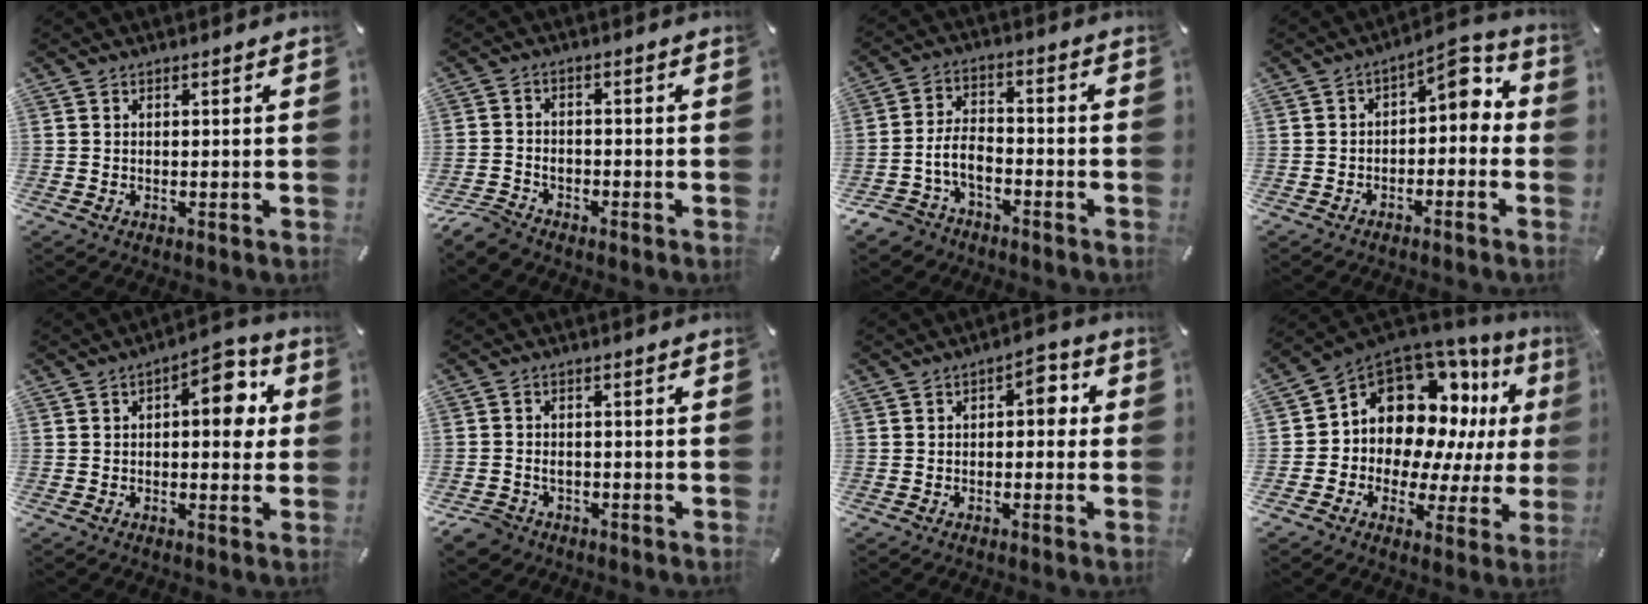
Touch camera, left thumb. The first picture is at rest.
{"total": 4.6, "force": [-3.8, 2.2, 1.4], "torque": [-0.047, 0.013, -0.079]}
{"total": 7.5, "force": [-3.6, 5.0, 4.3], "torque": [-0.097, 0.008, -0.069]}
{"total": 5.6, "force": [0.4, 3.3, 4.4], "torque": [-0.060, -0.013, -0.006]}
{"total": 9.1, "force": [1.5, 4.5, 7.7], "torque": [-0.084, -0.012, 0.012]}
{"total": 4.2, "force": [-2.4, 3.2, 1.3], "torque": [-0.040, 0.006, -0.048]}
{"total": 4.3, "force": [-0.3, 2.5, 3.5], "torque": [-0.047, 0.007, -0.017]}
{"total": 13.6, "force": [6.0, 10.3, 6.6], "torque": [-0.119, -0.068, 0.112]}